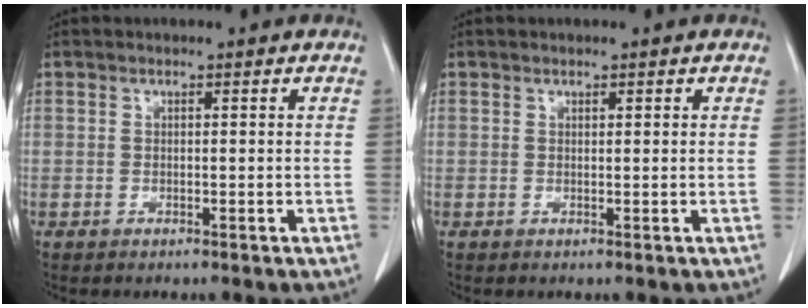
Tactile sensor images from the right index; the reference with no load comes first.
{"total": 0.5, "force": [0.3, 0.1, 0.4], "torque": [-0.006, -0.001, 0.005]}